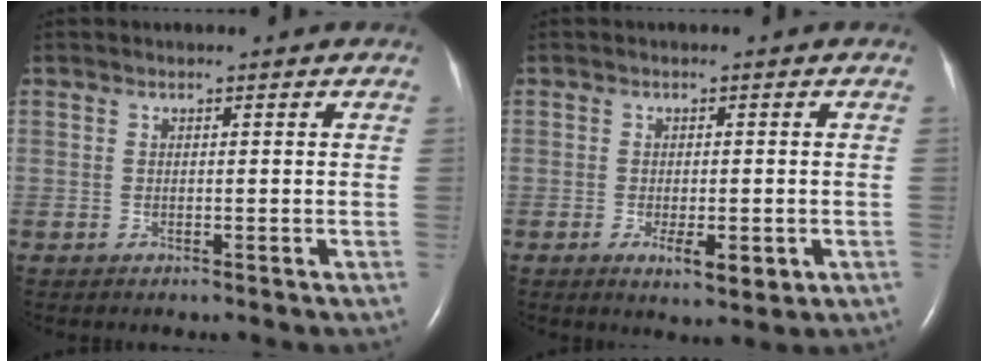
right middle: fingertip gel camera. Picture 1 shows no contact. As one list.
[{"total": 4.2, "force": [-1.4, 1.4, 3.6], "torque": [-0.056, -0.005, -0.013]}]